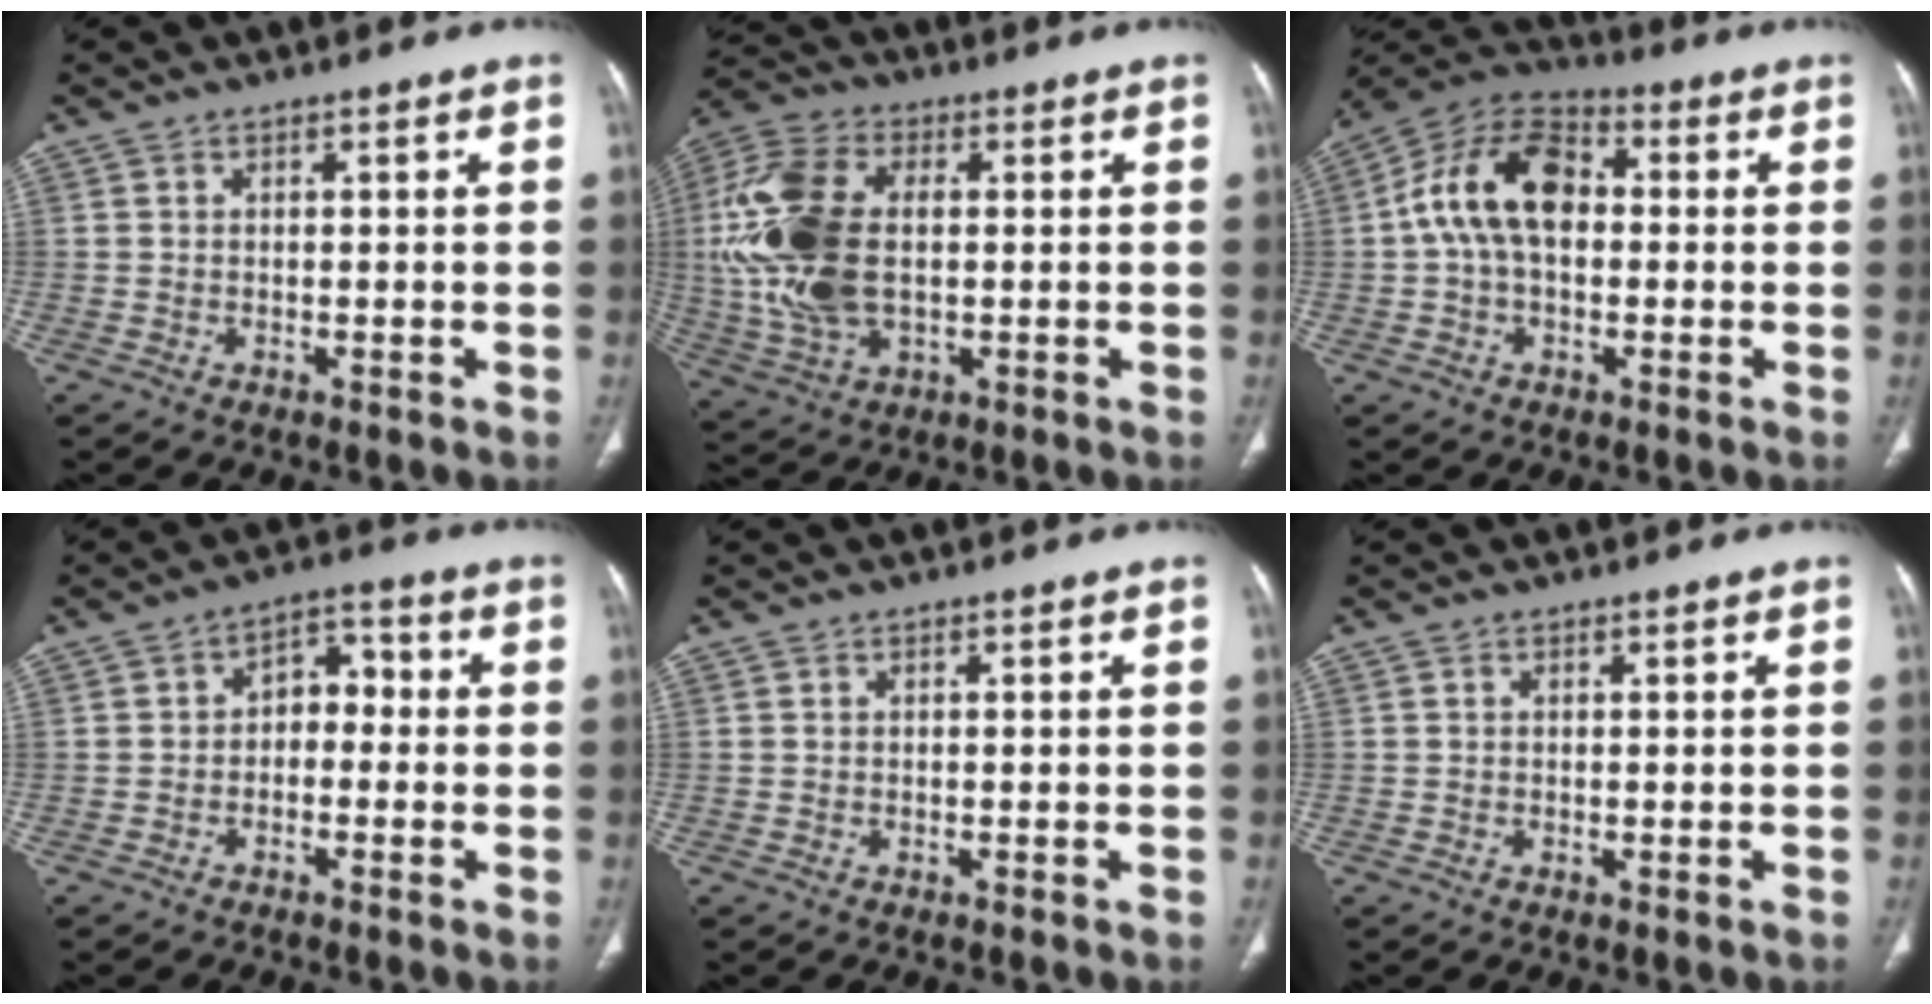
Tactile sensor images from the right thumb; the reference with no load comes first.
{"total": 18.2, "force": [0.9, 10.6, 14.7], "torque": [-0.332, 0.006, 0.020]}
{"total": 14.1, "force": [0.9, 9.1, 10.8], "torque": [-0.188, 0.033, 0.003]}
{"total": 5.5, "force": [-0.7, 3.9, 3.8], "torque": [-0.034, 0.029, -0.026]}
{"total": 0.0}
{"total": 0.0}